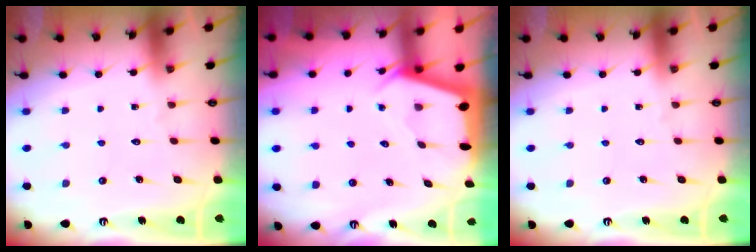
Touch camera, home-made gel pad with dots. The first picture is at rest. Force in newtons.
{"total": 2.4, "press": 2.4, "slide": 0.3}
{"total": 0.0}